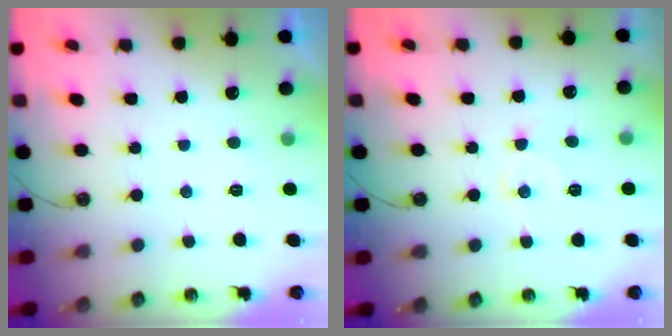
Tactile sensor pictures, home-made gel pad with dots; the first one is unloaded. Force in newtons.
{"total": 7.3, "press": 7.3, "slide": 0.6}